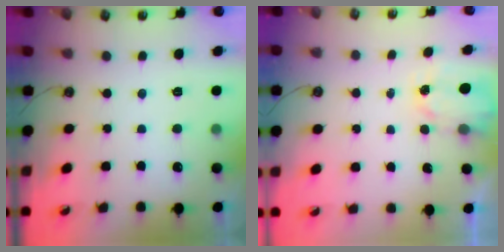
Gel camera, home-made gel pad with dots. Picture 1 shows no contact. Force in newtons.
{"total": 1.6, "press": 1.6, "slide": 0.3}